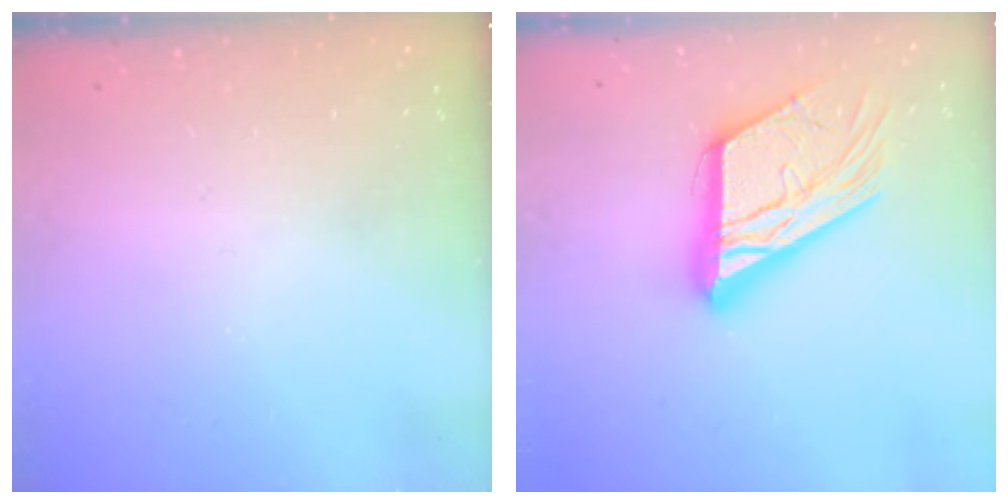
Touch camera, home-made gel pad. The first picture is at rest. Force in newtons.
{"total": 21.7, "press": 21.6, "slide": 2.3}